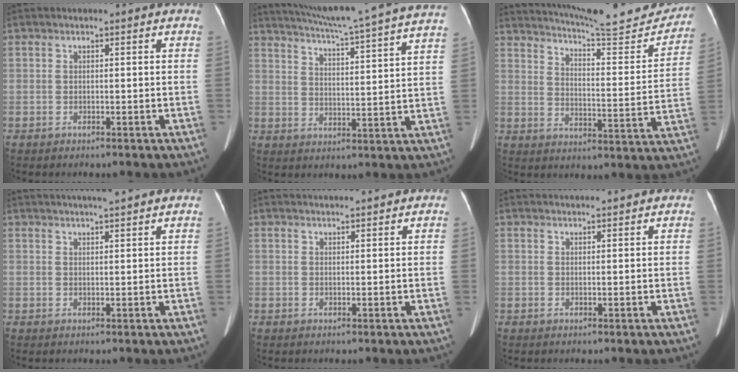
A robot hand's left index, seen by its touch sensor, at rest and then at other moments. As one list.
[{"total": 24.6, "force": [22.1, -1.3, 10.8], "torque": [-0.184, -0.042, 0.285]}, {"total": 20.8, "force": [19.5, 2.3, 6.9], "torque": [-0.102, -0.051, 0.250]}, {"total": 8.5, "force": [7.4, 0.2, 4.1], "torque": [-0.063, 0.023, 0.098]}, {"total": 7.4, "force": [7.1, 0.7, 2.1], "torque": [-0.027, 0.027, 0.086]}, {"total": 7.2, "force": [6.9, 0.8, 2.0], "torque": [-0.025, 0.027, 0.081]}]